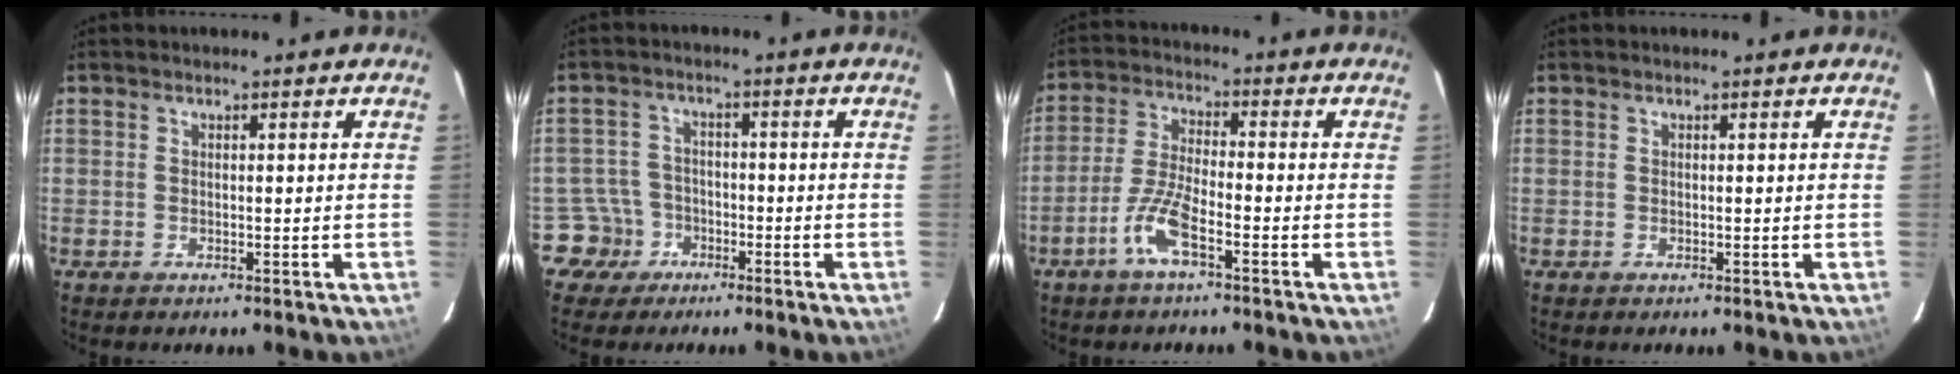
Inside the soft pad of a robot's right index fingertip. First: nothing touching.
{"total": 5.0, "force": [-2.9, 4.0, -0.6], "torque": [0.002, 0.022, -0.055]}
{"total": 7.2, "force": [-4.1, 1.2, 5.8], "torque": [-0.129, 0.002, -0.086]}
{"total": 0.0}